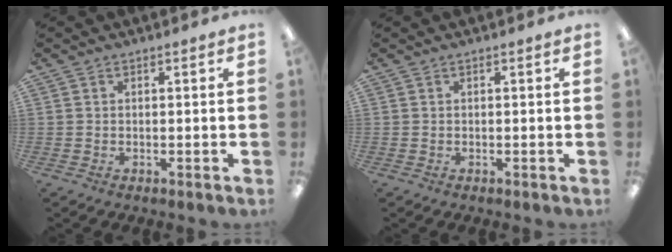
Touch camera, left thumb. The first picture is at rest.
{"total": 0.0}